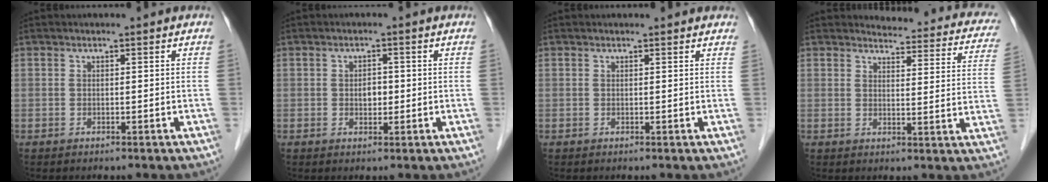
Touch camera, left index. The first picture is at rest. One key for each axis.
{"total": 2.0, "fx": -0.1, "fy": 1.4, "fz": 1.5, "tx": -0.022, "ty": 0.003, "tz": 0.000}
{"total": 2.9, "fx": 2.7, "fy": 0.7, "fz": 0.7, "tx": -0.012, "ty": 0.014, "tz": 0.022}
{"total": 16.6, "fx": 15.5, "fy": 4.1, "fz": 4.2, "tx": -0.018, "ty": -0.044, "tz": 0.147}